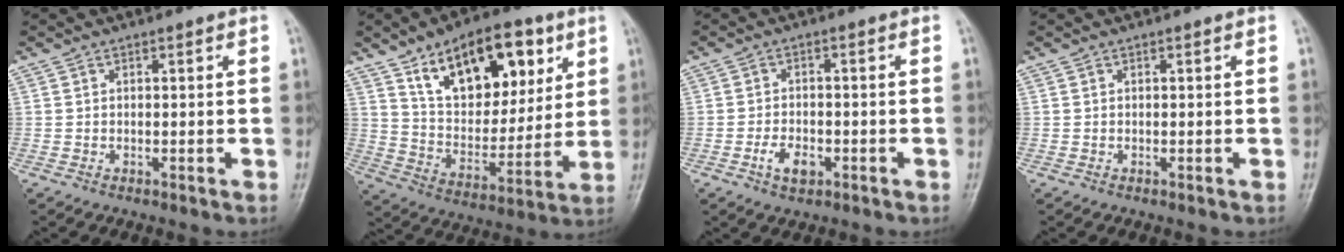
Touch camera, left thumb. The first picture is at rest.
{"total": 21.1, "force": [10.3, 11.6, 14.3], "torque": [-0.167, -0.038, 0.176]}
{"total": 4.4, "force": [-2.0, 2.6, 3.0], "torque": [-0.049, 0.010, -0.034]}
{"total": 0.0}